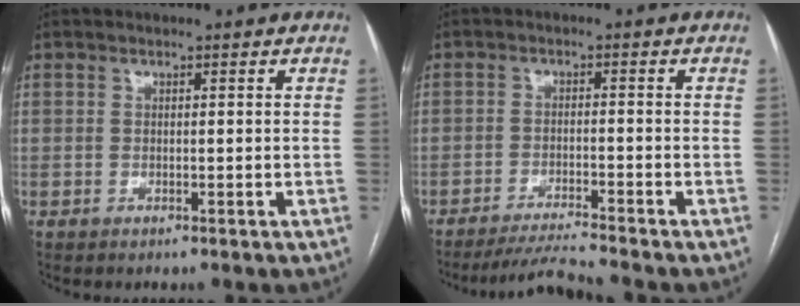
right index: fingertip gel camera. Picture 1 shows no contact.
{"total": 5.1, "force": [-4.8, -1.7, 0.7], "torque": [-0.015, -0.016, -0.087]}